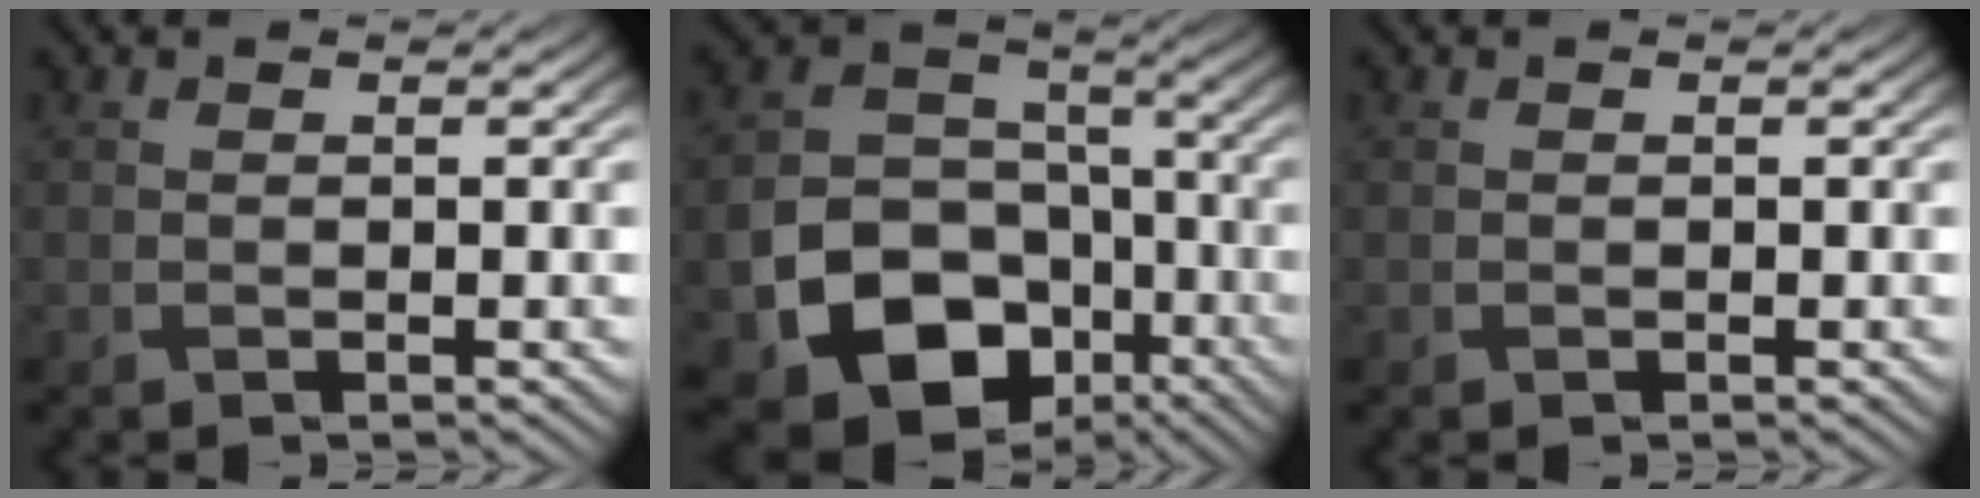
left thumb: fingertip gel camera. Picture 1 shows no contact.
{"total": 15.8, "force": [-7.1, 11.9, 7.5], "torque": [-0.154, -0.053, -0.118]}
{"total": 0.0}